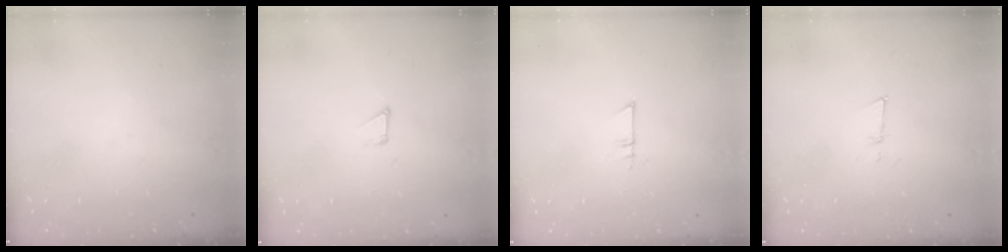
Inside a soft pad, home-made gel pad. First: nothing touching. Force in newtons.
{"total": 1.7, "press": 1.7, "slide": 0.0}
{"total": 4.6, "press": 4.6, "slide": 0.4}
{"total": 4.2, "press": 4.0, "slide": 1.1}